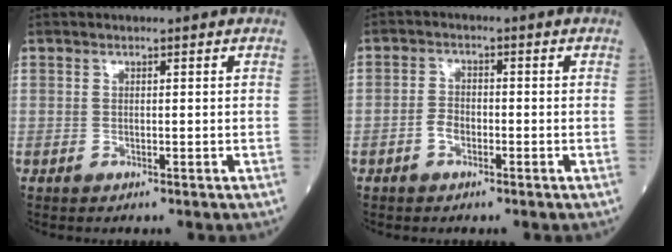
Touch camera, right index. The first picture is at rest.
{"total": 2.3, "force": [-1.2, 1.4, 1.5], "torque": [-0.024, 0.006, -0.024]}